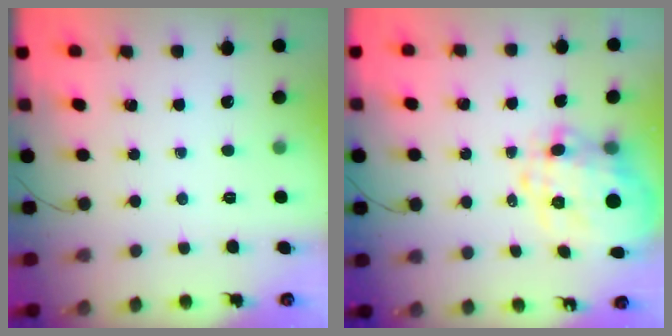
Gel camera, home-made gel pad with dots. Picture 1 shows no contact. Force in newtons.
{"total": 11.1, "press": 10.8, "slide": 2.8}